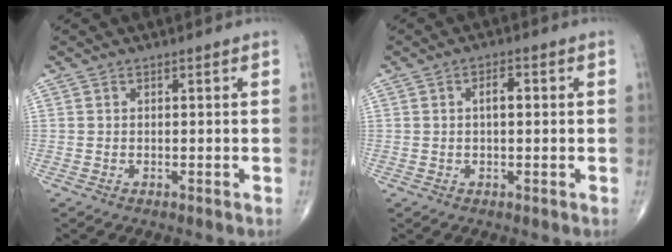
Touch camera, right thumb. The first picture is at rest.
{"total": 3.7, "force": [0.5, 1.6, 3.3], "torque": [-0.054, 0.007, 0.007]}